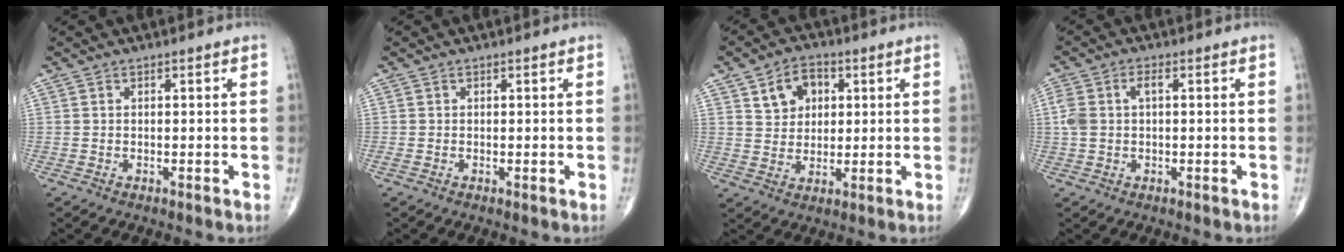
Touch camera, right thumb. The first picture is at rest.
{"total": 0.7, "force": [-0.1, 0.3, 0.6], "torque": [-0.018, -0.004, -0.005]}
{"total": 7.6, "force": [2.9, 5.7, 4.0], "torque": [-0.036, -0.006, 0.047]}
{"total": 4.6, "force": [0.6, 2.7, 3.8], "torque": [-0.102, 0.019, 0.012]}